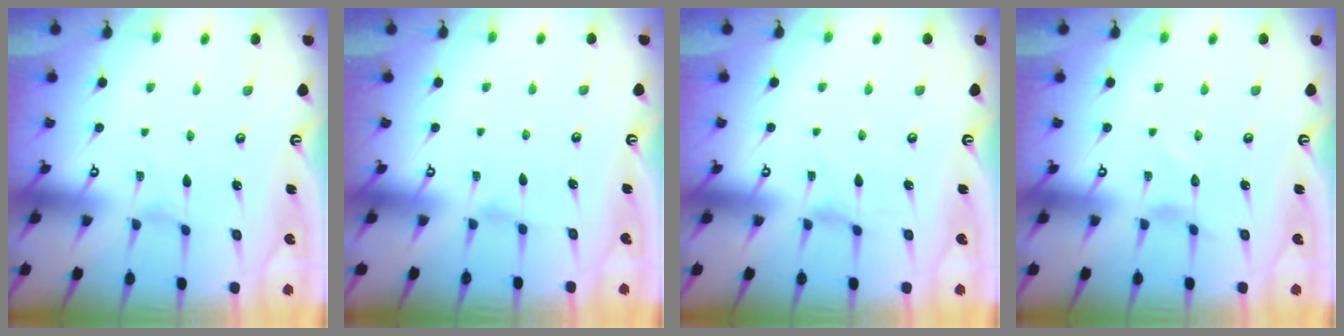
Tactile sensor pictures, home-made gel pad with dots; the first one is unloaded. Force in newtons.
{"total": 2.1, "press": 2.1, "slide": 0.4}
{"total": 0.0}
{"total": 0.0}